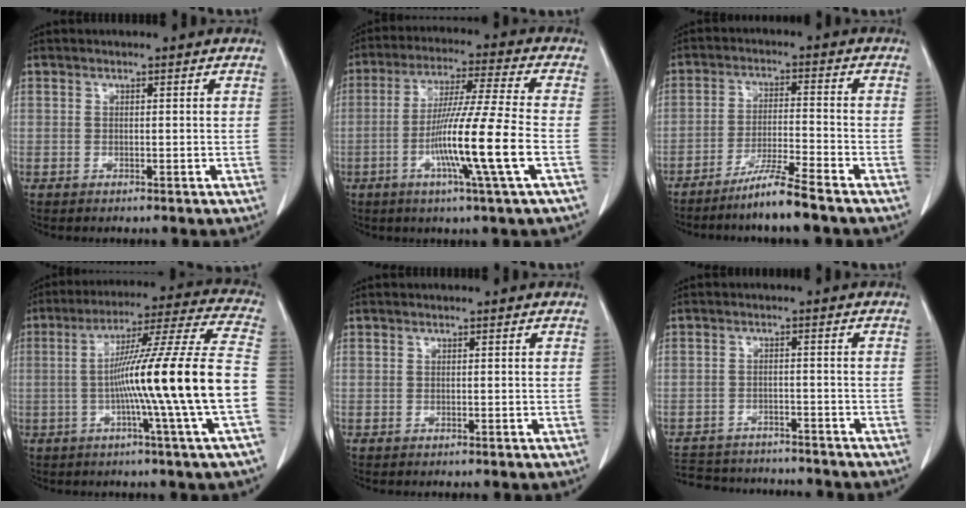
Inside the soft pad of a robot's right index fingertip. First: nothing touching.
{"total": 13.1, "force": [-3.9, -1.9, 12.4], "torque": [-0.232, -0.016, -0.078]}
{"total": 6.8, "force": [-5.5, -1.2, 3.9], "torque": [-0.069, -0.024, -0.106]}
{"total": 19.4, "force": [-3.4, -2.6, 18.9], "torque": [-0.290, 0.004, -0.070]}
{"total": 0.0}
{"total": 12.6, "force": [-11.7, 3.6, 3.2], "torque": [-0.066, 0.007, -0.159]}